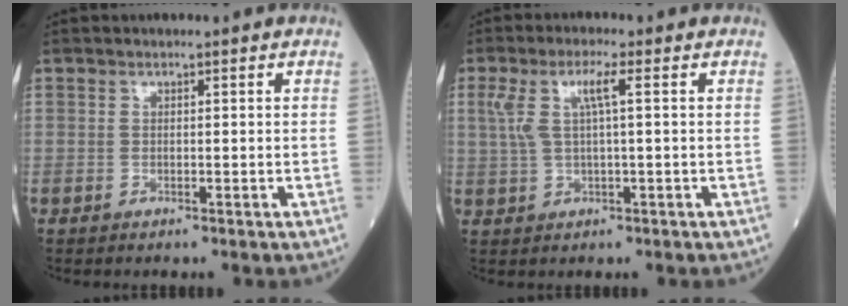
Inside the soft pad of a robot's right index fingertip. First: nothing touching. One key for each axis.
{"total": 5.0, "fx": 1.5, "fy": 0.5, "fz": 4.7, "tx": -0.109, "ty": 0.019, "tz": 0.035}